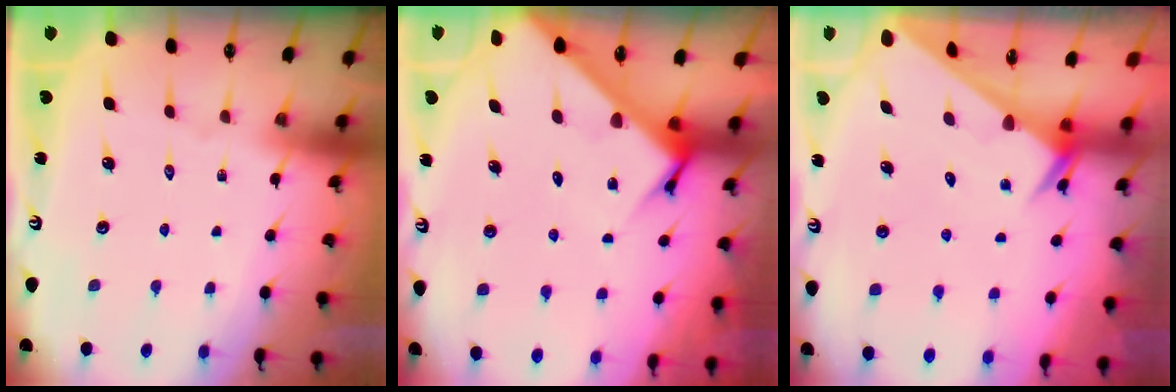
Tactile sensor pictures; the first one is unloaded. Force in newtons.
{"total": 5.5, "press": 5.5, "slide": 0.5}
{"total": 2.5, "press": 2.5, "slide": 0.1}